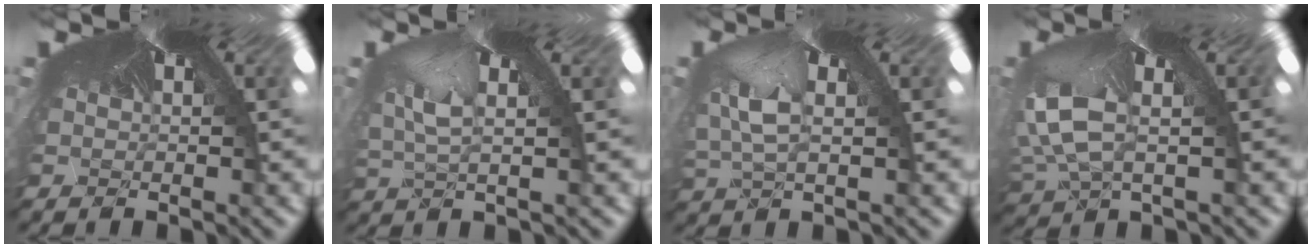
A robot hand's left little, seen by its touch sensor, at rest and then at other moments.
{"total": 2.2, "force": [-2.1, 0.7, 0.2], "torque": [-0.039, -0.035, 0.000]}
{"total": 3.2, "force": [-3.1, 0.9, -0.6], "torque": [-0.029, -0.054, -0.015]}
{"total": 5.2, "force": [-4.9, 1.4, -1.0], "torque": [-0.061, -0.071, -0.038]}